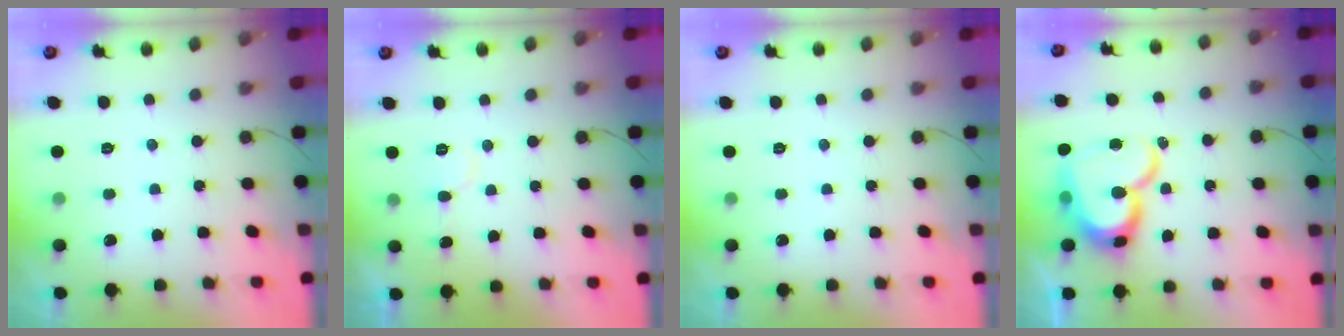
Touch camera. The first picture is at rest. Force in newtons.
{"total": 4.4, "press": 4.4, "slide": 0.4}
{"total": 0.0}
{"total": 18.8, "press": 18.8, "slide": 1.8}